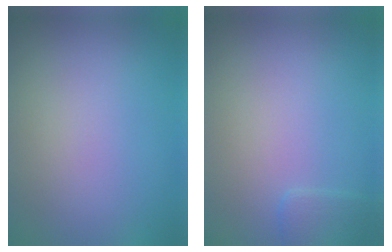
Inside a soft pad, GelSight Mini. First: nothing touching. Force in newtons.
{"total": 1.2, "press": 1.2, "slide": 0.1}